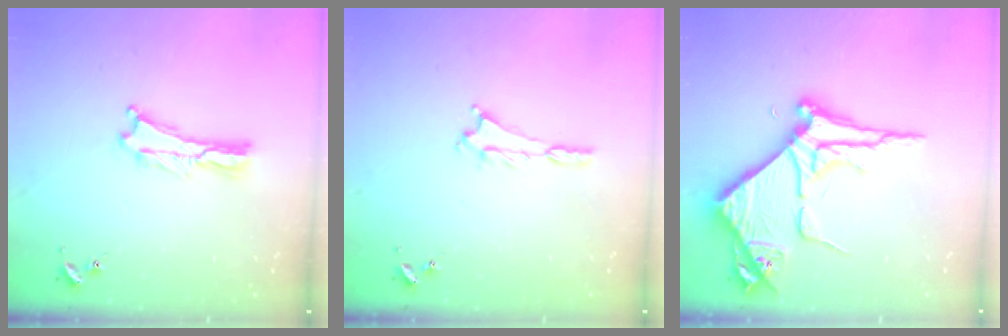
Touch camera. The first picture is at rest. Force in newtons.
{"total": 1.2, "press": 1.2, "slide": 0.2}
{"total": 8.8, "press": 8.7, "slide": 0.9}